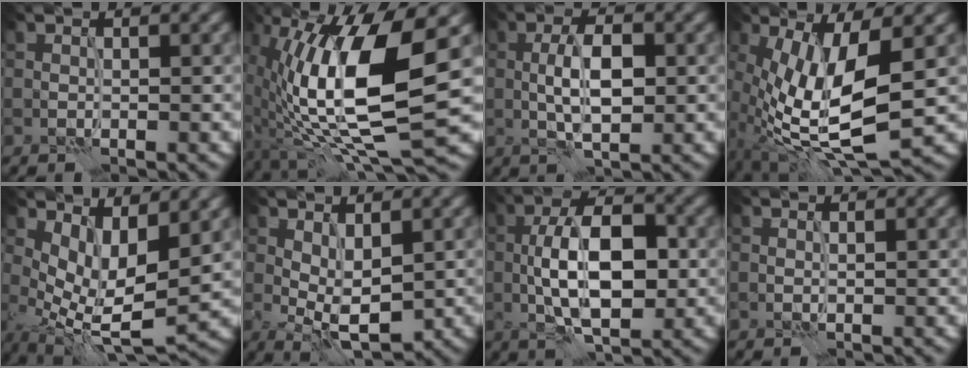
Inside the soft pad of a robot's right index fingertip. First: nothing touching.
{"total": 14.0, "force": [-0.3, 4.4, 13.3], "torque": [-0.241, -0.011, -0.008]}
{"total": 4.5, "force": [-0.4, 1.7, 4.2], "torque": [-0.081, 0.002, -0.007]}
{"total": 11.2, "force": [-1.7, 3.8, 10.4], "torque": [-0.207, -0.022, -0.027]}
{"total": 7.6, "force": [1.4, 3.2, 6.8], "torque": [-0.132, -0.013, 0.031]}
{"total": 4.1, "force": [-0.1, 1.6, 3.8], "torque": [-0.067, -0.006, 0.001]}
{"total": 8.7, "force": [-1.3, 3.7, 7.7], "torque": [-0.130, 0.011, -0.026]}
{"total": 0.0}